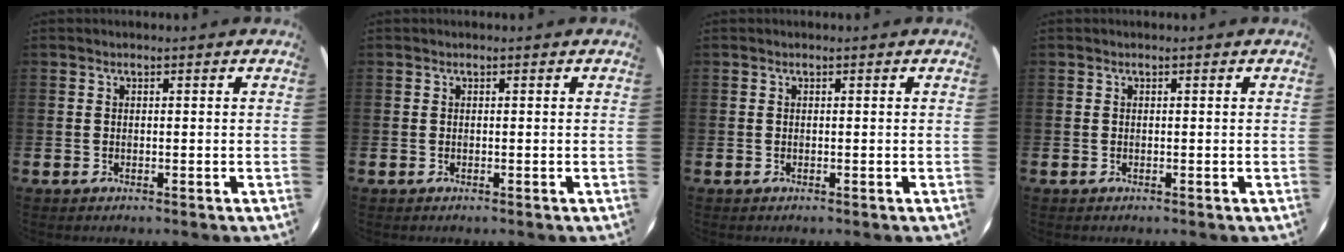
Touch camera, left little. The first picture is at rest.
{"total": 0.0}
{"total": 0.0}
{"total": 0.0}